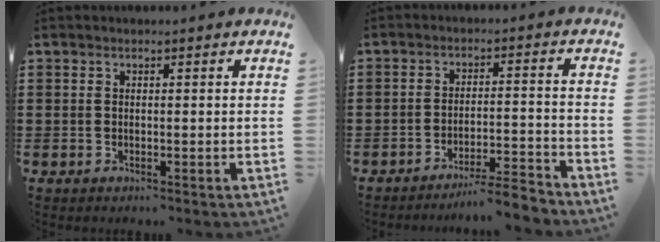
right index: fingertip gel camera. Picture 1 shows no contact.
{"total": 4.9, "force": [-4.6, -0.5, 1.6], "torque": [-0.027, -0.012, -0.091]}